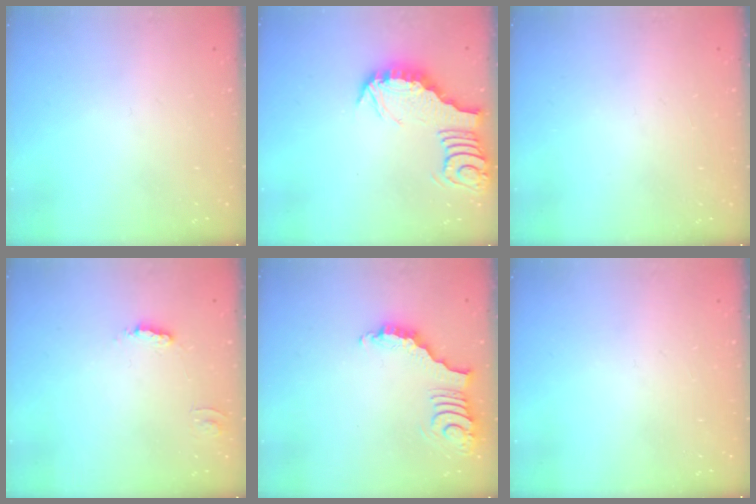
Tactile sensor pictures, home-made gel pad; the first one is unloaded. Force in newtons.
{"total": 3.3, "press": 3.3, "slide": 0.4}
{"total": 0.0}
{"total": 4.1, "press": 4.1, "slide": 0.3}
{"total": 3.8, "press": 3.8, "slide": 0.6}
{"total": 0.0}